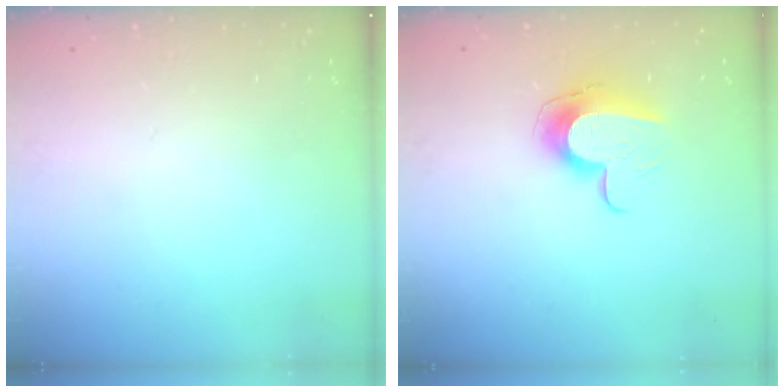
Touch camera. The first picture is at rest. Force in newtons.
{"total": 10.8, "press": 10.8, "slide": 0.9}